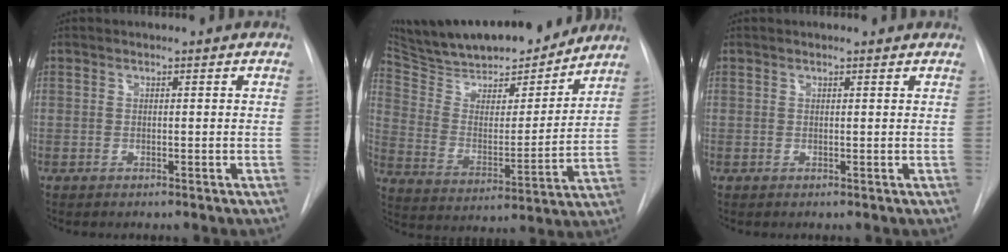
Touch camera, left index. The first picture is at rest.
{"total": 22.9, "force": [20.6, 4.8, 8.9], "torque": [-0.154, -0.003, 0.317]}
{"total": 1.3, "force": [1.2, 0.3, 0.3], "torque": [-0.013, 0.009, 0.013]}